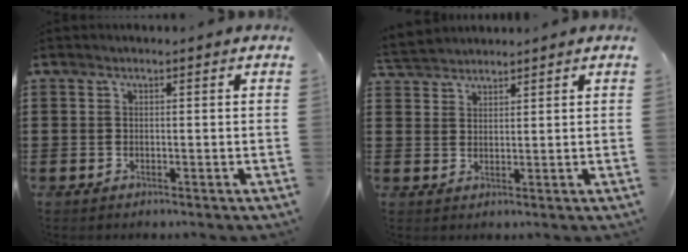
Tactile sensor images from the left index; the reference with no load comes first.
{"total": 2.9, "force": [2.8, 0.4, 0.0], "torque": [-0.009, -0.002, 0.056]}